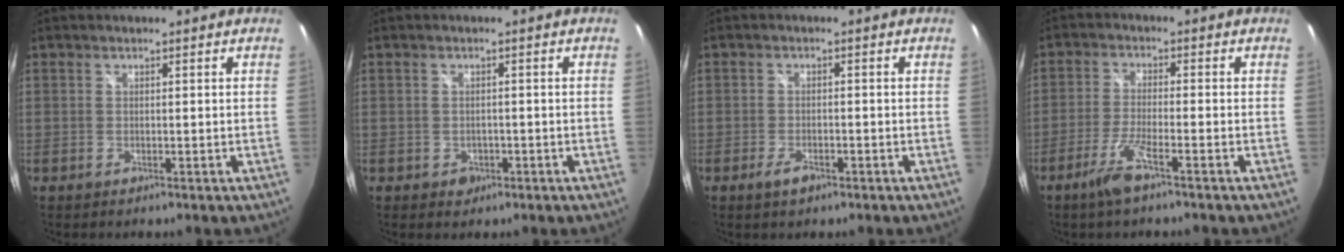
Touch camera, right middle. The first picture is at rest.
{"total": 2.2, "force": [-0.9, 1.9, 0.6], "torque": [-0.013, -0.002, -0.011]}
{"total": 2.8, "force": [-1.8, 1.2, 1.8], "torque": [-0.041, -0.004, -0.034]}
{"total": 5.7, "force": [-3.9, 0.3, 4.2], "torque": [-0.099, -0.009, -0.075]}